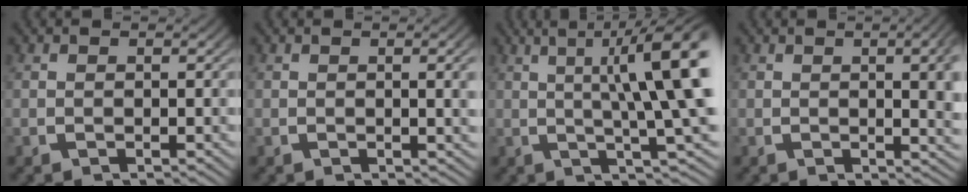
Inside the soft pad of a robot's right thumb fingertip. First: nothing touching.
{"total": 1.5, "force": [0.2, 0.1, 1.5], "torque": [-0.017, 0.000, 0.005]}
{"total": 11.9, "force": [3.2, 4.8, 10.4], "torque": [-0.122, 0.011, 0.036]}
{"total": 4.3, "force": [0.4, 1.3, 4.0], "torque": [-0.039, -0.002, 0.008]}